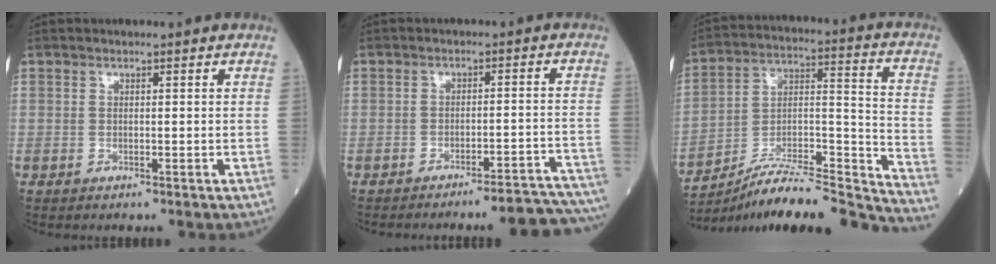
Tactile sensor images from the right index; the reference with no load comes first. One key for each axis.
{"total": 12.4, "fx": -11.9, "fy": -0.6, "fz": 3.1, "tx": -0.004, "ty": 0.010, "tz": -0.142}
{"total": 24.6, "fx": -22.9, "fy": 0.8, "fz": 9.1, "tx": -0.102, "ty": 0.018, "tz": -0.352}